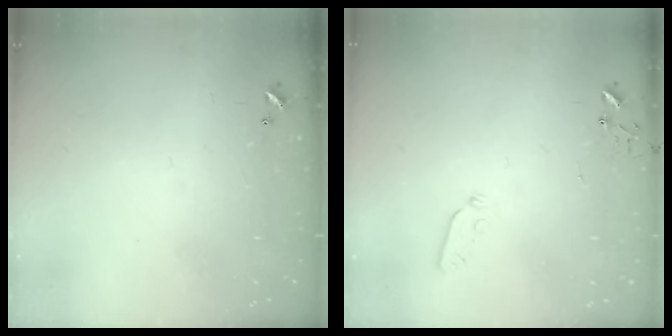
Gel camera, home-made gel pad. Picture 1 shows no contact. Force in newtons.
{"total": 3.5, "press": 3.3, "slide": 1.0}